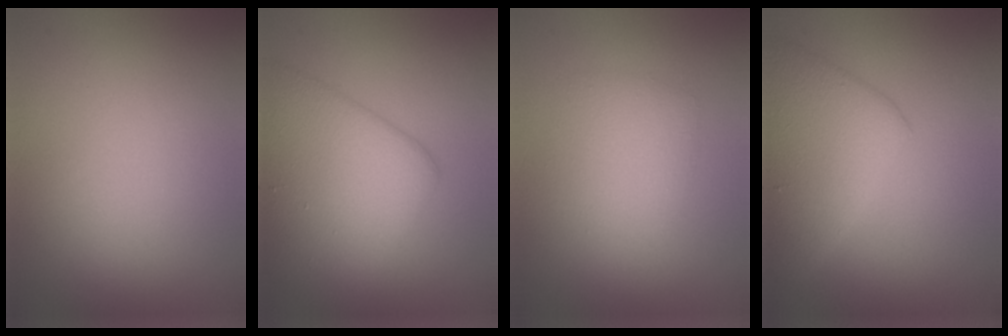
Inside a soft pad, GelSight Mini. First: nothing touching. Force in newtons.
{"total": 7.8, "press": 7.8, "slide": 0.3}
{"total": 2.7, "press": 2.7, "slide": 0.1}
{"total": 4.1, "press": 4.1, "slide": 0.2}